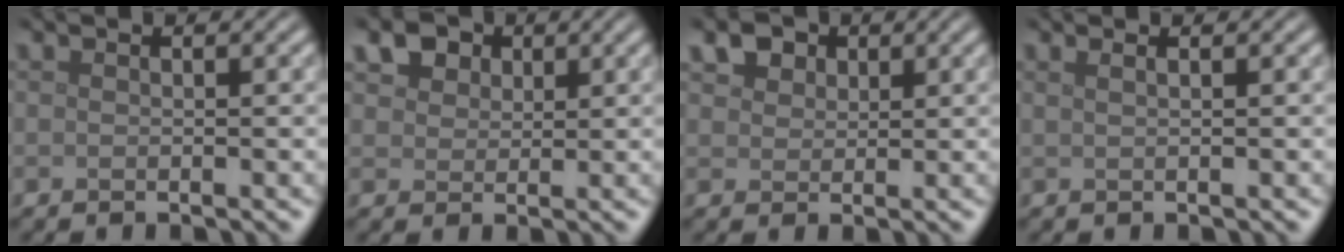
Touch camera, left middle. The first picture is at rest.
{"total": 4.7, "force": [2.8, 3.1, 2.2], "torque": [-0.056, 0.004, 0.044]}
{"total": 3.6, "force": [2.3, 2.3, 1.6], "torque": [-0.040, 0.001, 0.039]}
{"total": 2.1, "force": [1.2, 1.1, 1.4], "torque": [-0.002, 0.002, -0.009]}